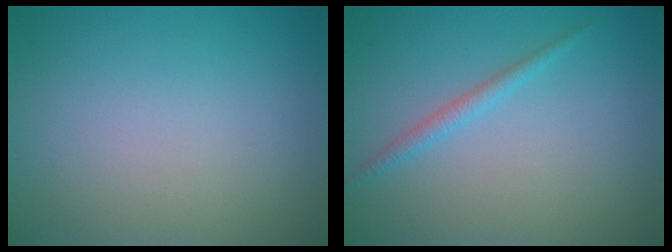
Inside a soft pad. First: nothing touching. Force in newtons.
{"total": 1.4, "press": 1.4, "slide": 0.1}